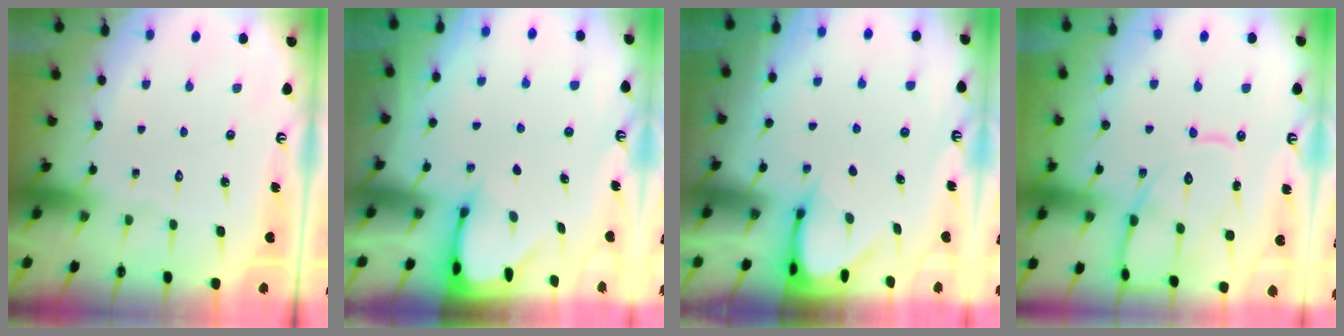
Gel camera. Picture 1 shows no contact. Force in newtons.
{"total": 2.6, "press": 2.5, "slide": 0.4}
{"total": 3.7, "press": 3.7, "slide": 0.3}
{"total": 12.4, "press": 12.4, "slide": 0.7}